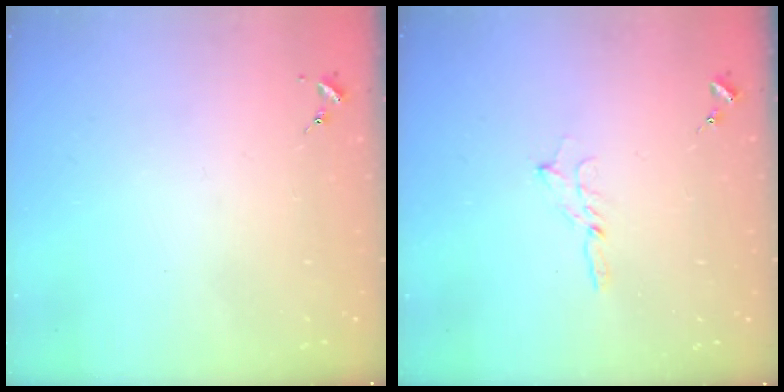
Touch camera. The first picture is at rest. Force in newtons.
{"total": 2.5, "press": 2.5, "slide": 0.2}